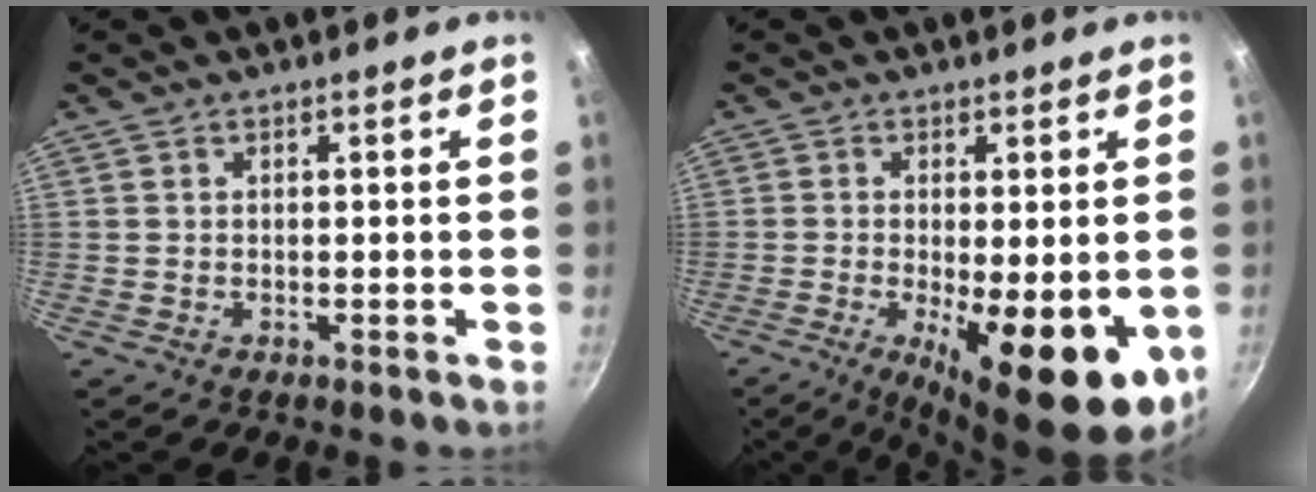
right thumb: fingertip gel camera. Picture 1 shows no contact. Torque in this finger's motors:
{"motor_torque": [0.02, 1.12, 0.90, 0.21, 0.16]}